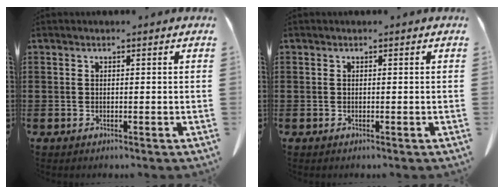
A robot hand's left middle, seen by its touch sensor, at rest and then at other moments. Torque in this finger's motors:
{"motor_torque": [-0.72, -0.21, 0.09, 0.02]}